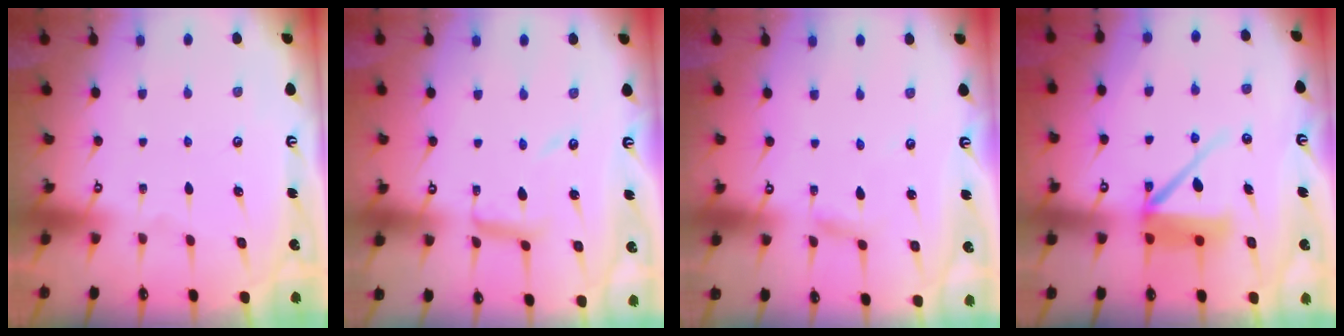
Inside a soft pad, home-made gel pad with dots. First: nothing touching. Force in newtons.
{"total": 8.4, "press": 8.3, "slide": 0.4}
{"total": 2.5, "press": 2.5, "slide": 0.2}
{"total": 9.9, "press": 9.8, "slide": 1.5}